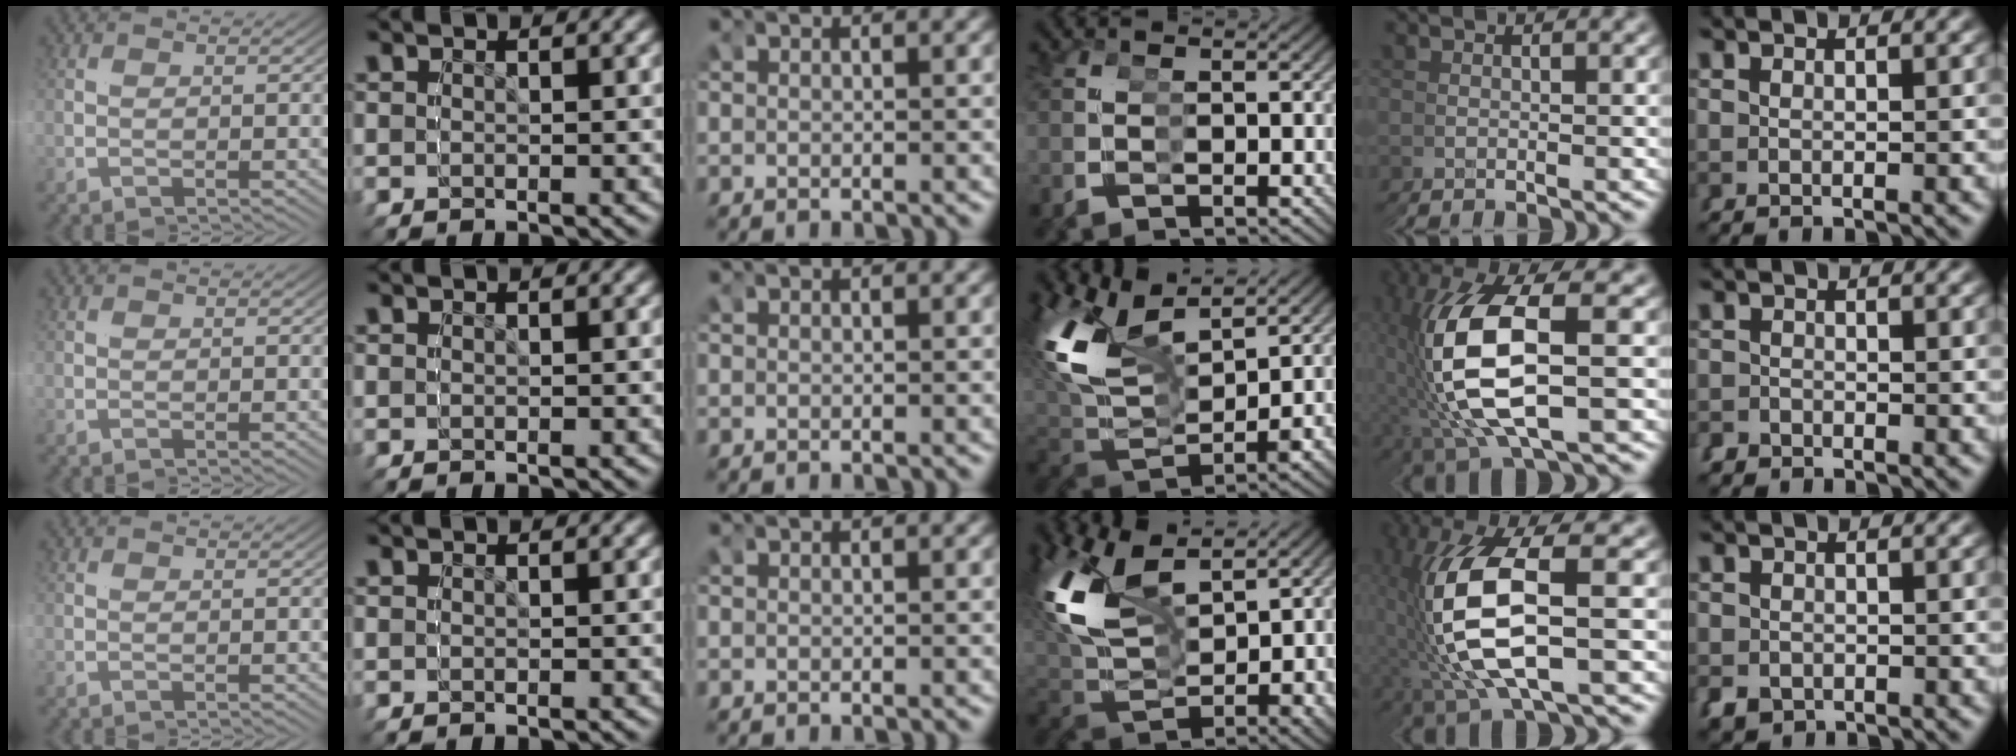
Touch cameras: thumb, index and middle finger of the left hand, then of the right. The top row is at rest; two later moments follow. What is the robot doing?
{"motion": "grasp_and_lifting", "object": "glue stick"}